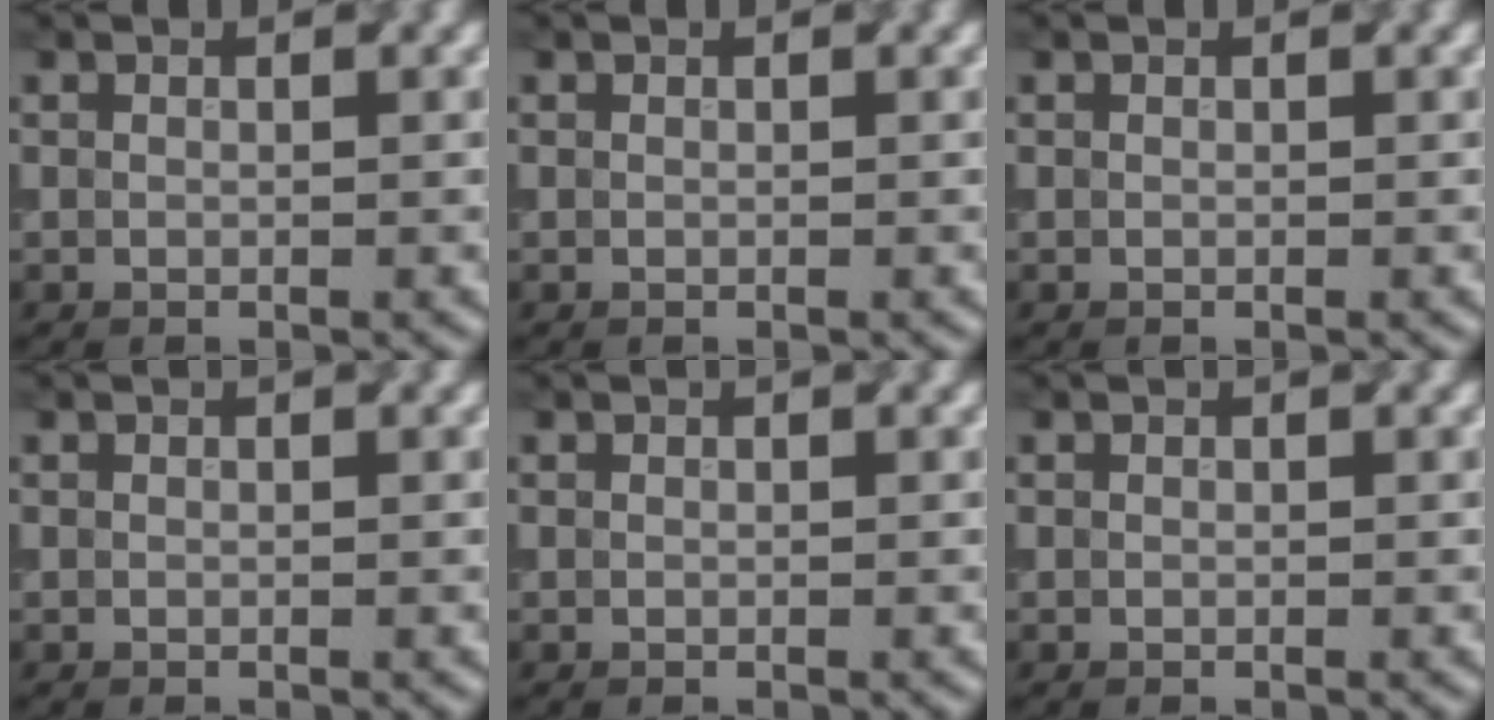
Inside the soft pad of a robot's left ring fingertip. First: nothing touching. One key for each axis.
{"total": 0.0}
{"total": 0.0}
{"total": 0.0}
{"total": 0.0}
{"total": 0.0}